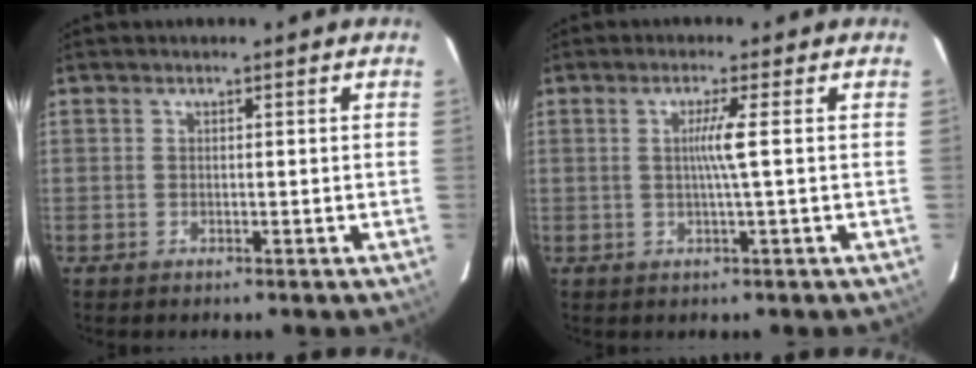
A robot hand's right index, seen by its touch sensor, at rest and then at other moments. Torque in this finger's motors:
{"motor_torque": [0.35, 0.27, 0.06, 0.05]}